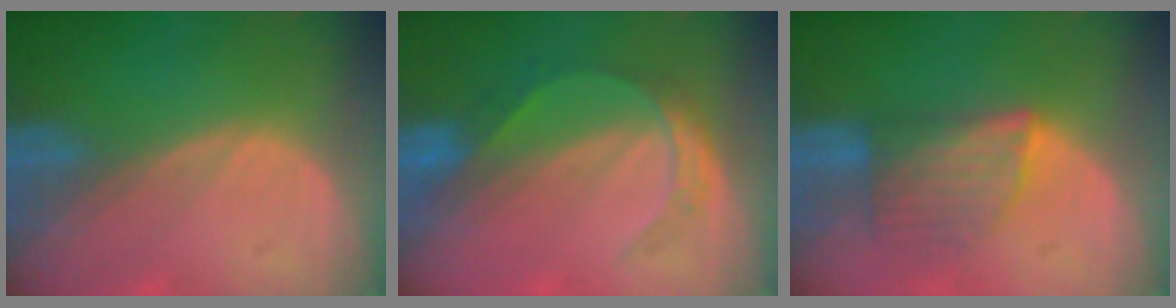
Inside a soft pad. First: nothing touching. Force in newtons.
{"total": 4.8, "press": 4.7, "slide": 1.0}
{"total": 6.0, "press": 6.0, "slide": 0.7}